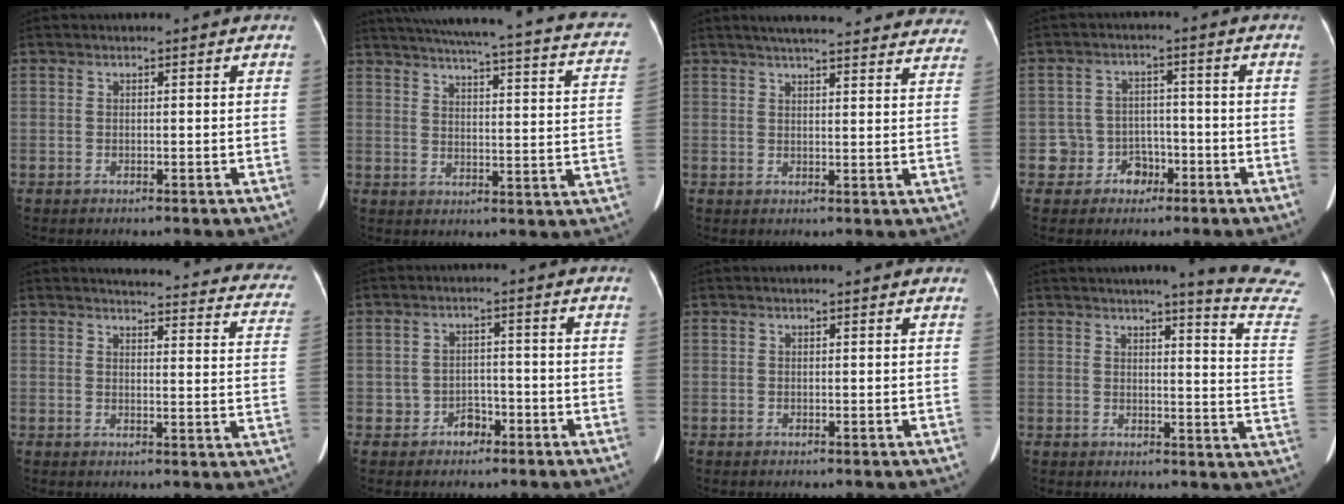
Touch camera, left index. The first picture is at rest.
{"total": 28.3, "force": [23.6, 4.0, 15.0], "torque": [-0.218, -0.020, 0.271]}
{"total": 26.2, "force": [23.9, 4.0, 9.9], "torque": [-0.140, -0.023, 0.278]}
{"total": 4.6, "force": [-2.2, 4.1, -0.1], "torque": [0.013, 0.019, -0.032]}
{"total": 23.9, "force": [22.9, 4.1, 5.3], "torque": [-0.046, -0.082, 0.232]}
{"total": 2.7, "force": [-1.5, 2.1, 0.8], "torque": [-0.010, 0.010, -0.023]}
{"total": 2.3, "force": [2.1, 0.2, 0.9], "torque": [-0.012, 0.012, 0.018]}
{"total": 14.7, "force": [13.3, -1.6, 6.0], "torque": [-0.071, -0.103, 0.133]}